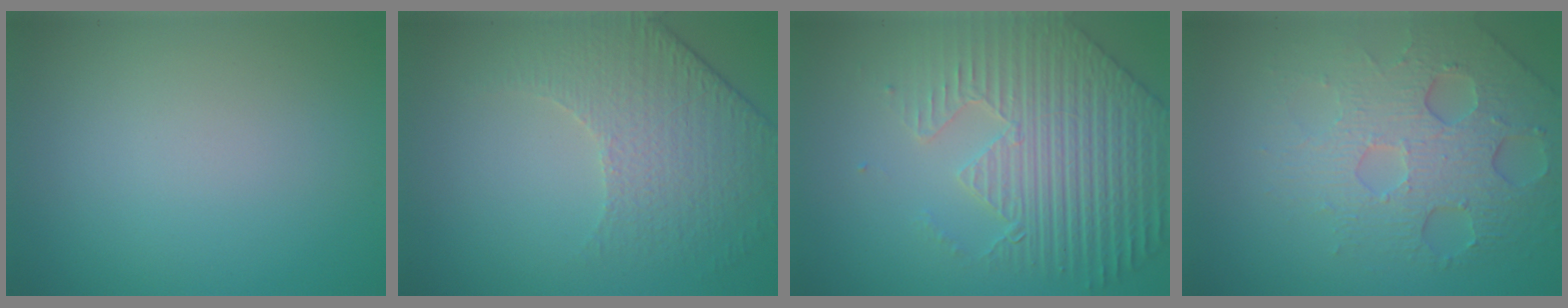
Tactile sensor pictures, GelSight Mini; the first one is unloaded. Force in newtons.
{"total": 4.5, "press": 3.6, "slide": 2.7}
{"total": 6.6, "press": 5.7, "slide": 3.2}
{"total": 6.3, "press": 4.7, "slide": 4.3}